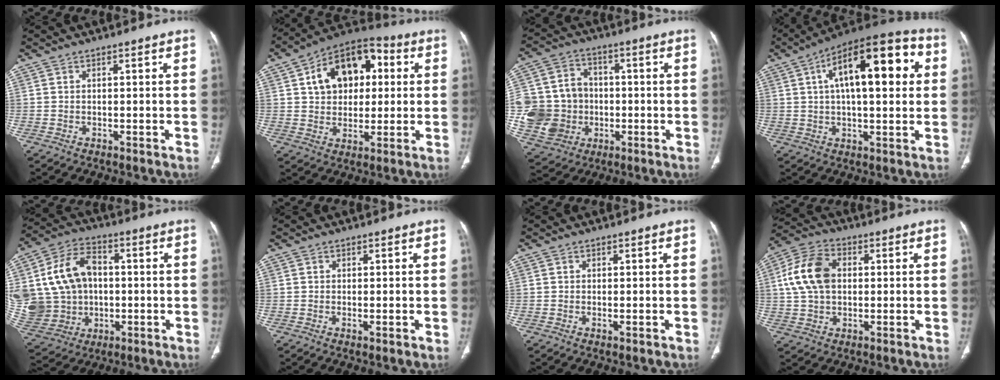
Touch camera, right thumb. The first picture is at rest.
{"total": 16.3, "force": [3.9, 11.2, 11.3], "torque": [-0.136, 0.017, 0.056]}
{"total": 16.5, "force": [-2.2, 14.6, 7.3], "torque": [-0.126, 0.019, -0.027]}
{"total": 20.5, "force": [5.1, 8.4, 18.0], "torque": [-0.252, 0.024, 0.067]}
{"total": 24.1, "force": [1.8, 19.5, 14.1], "torque": [-0.307, 0.034, 0.055]}
{"total": 1.1, "force": [-0.3, 0.2, 1.1], "torque": [-0.024, -0.006, -0.006]}
{"total": 0.9, "force": [-0.3, 0.1, 0.8], "torque": [-0.016, -0.003, -0.005]}
{"total": 11.6, "force": [1.5, 8.0, 8.3], "torque": [-0.156, 0.019, 0.024]}